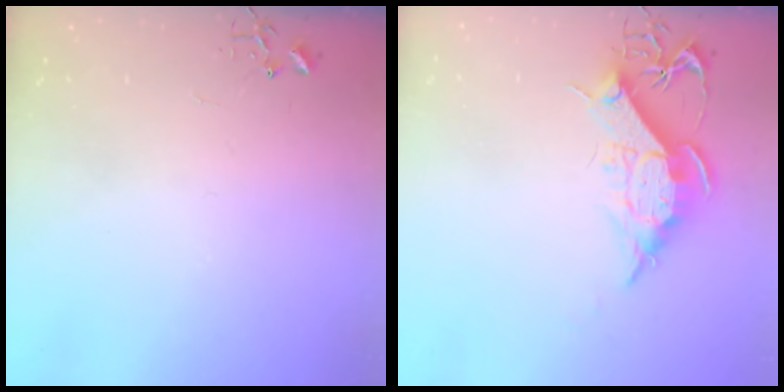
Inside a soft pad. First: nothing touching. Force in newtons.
{"total": 12.1, "press": 12.1, "slide": 1.1}